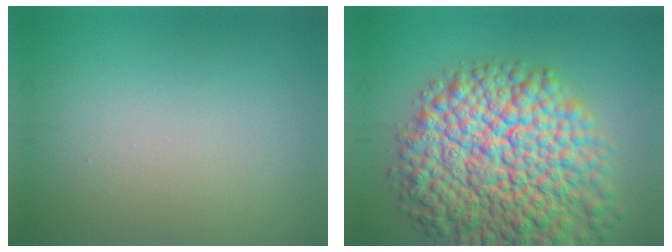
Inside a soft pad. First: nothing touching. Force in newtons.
{"total": 15.3, "press": 15.3, "slide": 0.8}